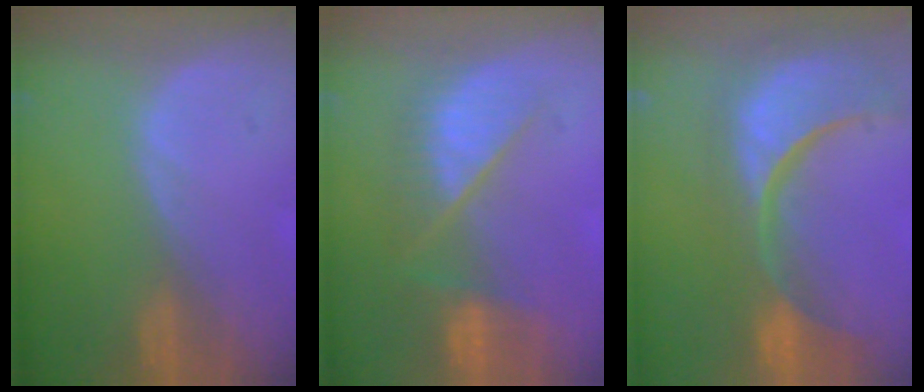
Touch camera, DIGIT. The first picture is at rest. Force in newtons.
{"total": 8.8, "press": 8.0, "slide": 3.8}
{"total": 15.5, "press": 12.2, "slide": 9.6}